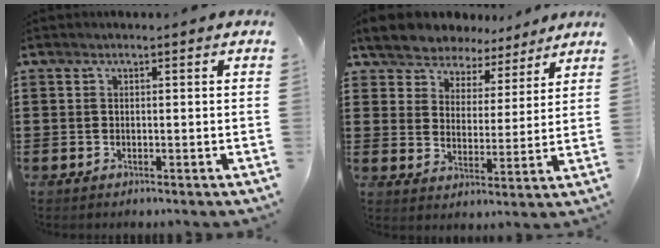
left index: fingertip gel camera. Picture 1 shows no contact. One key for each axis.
{"total": 6.2, "fx": 5.9, "fy": 1.9, "fz": 0.0, "tx": -0.037, "ty": -0.033, "tz": 0.105}